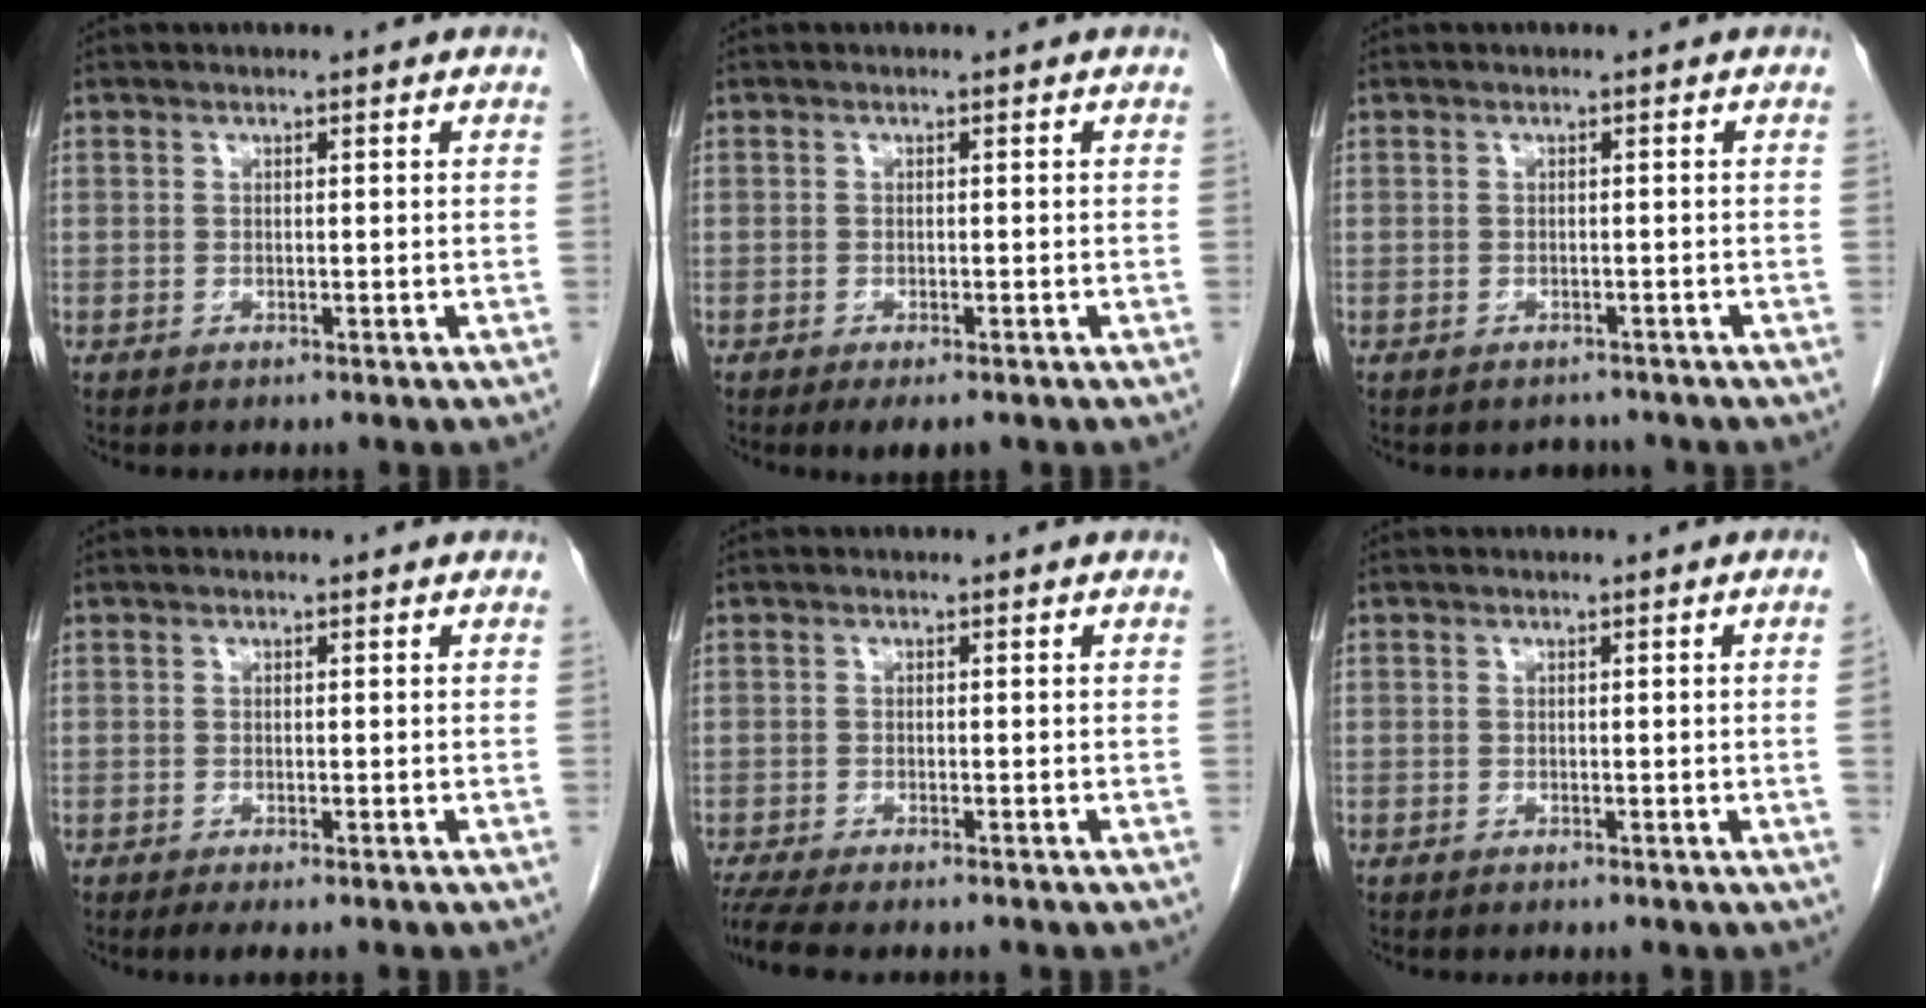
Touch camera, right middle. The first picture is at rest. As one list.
[{"total": 2.9, "force": [-2.0, 0.9, 1.9], "torque": [-0.022, -0.005, -0.025]}, {"total": 1.9, "force": [-1.6, 0.8, -0.2], "torque": [0.000, -0.001, -0.023]}, {"total": 1.3, "force": [-0.9, 0.1, 1.0], "torque": [-0.018, -0.006, -0.014]}, {"total": 4.6, "force": [-3.9, 0.5, 2.5], "torque": [-0.043, -0.012, -0.066]}, {"total": 1.2, "force": [-0.1, -0.5, 1.1], "torque": [-0.004, 0.000, -0.001]}]